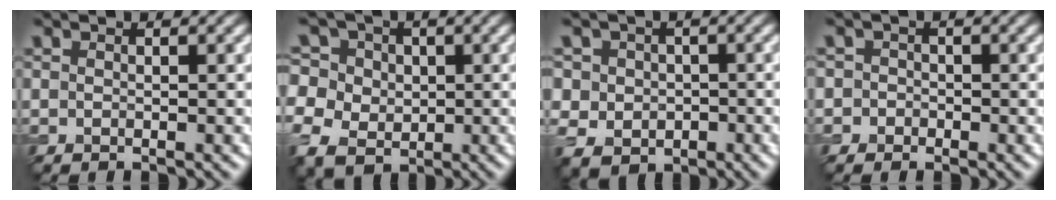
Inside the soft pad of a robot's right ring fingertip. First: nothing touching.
{"total": 10.0, "force": [0.4, 8.8, 4.8], "torque": [-0.121, 0.032, -0.030]}
{"total": 5.4, "force": [0.0, 5.2, 1.7], "torque": [-0.036, 0.015, -0.019]}
{"total": 1.5, "force": [-0.3, 1.5, 0.2], "torque": [0.021, 0.007, -0.022]}